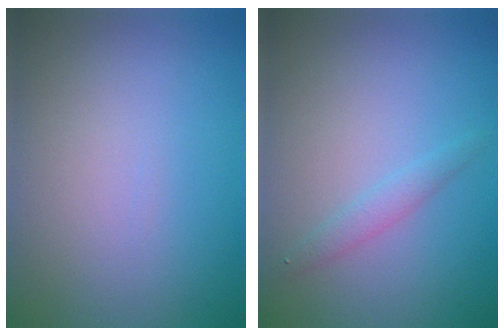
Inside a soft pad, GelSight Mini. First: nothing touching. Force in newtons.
{"total": 1.3, "press": 1.3, "slide": 0.0}